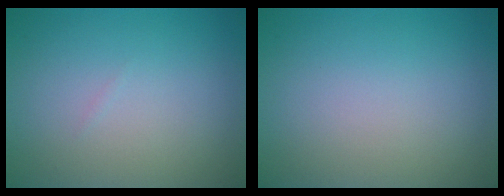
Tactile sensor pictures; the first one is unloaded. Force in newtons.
{"total": 0.0}